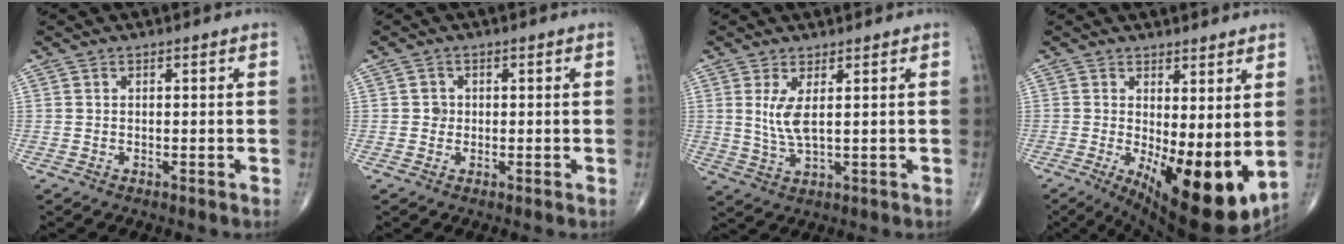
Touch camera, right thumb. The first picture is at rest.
{"total": 1.5, "force": [0.0, 1.5, 0.5], "torque": [0.001, 0.004, -0.002]}
{"total": 4.8, "force": [1.3, 1.4, 4.5], "torque": [-0.099, -0.017, 0.033]}
{"total": 15.1, "force": [-1.1, 5.8, 14.0], "torque": [-0.208, -0.038, 0.004]}